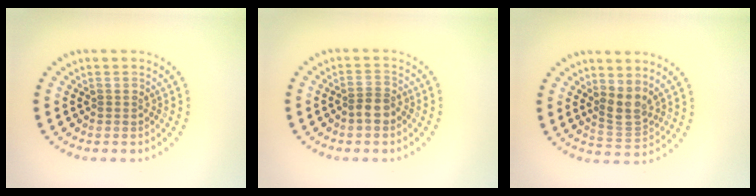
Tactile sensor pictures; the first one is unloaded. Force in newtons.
{"total": 2.0, "press": 1.7, "slide": 0.9}
{"total": 2.7, "press": 2.2, "slide": 1.6}